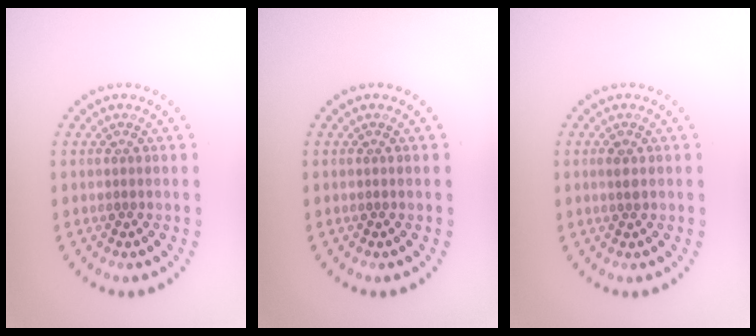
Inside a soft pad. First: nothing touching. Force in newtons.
{"total": 0.0}
{"total": 0.9, "press": 0.9, "slide": 0.3}